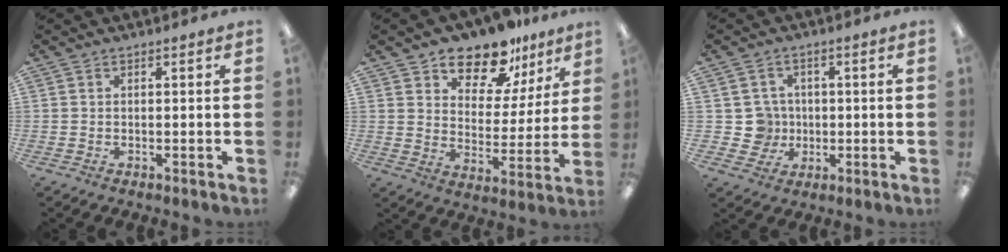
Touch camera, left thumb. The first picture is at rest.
{"total": 13.4, "force": [11.1, 6.3, 4.0], "torque": [-0.066, -0.086, 0.204]}
{"total": 6.6, "force": [0.0, 6.6, 0.9], "torque": [-0.012, 0.005, 0.007]}